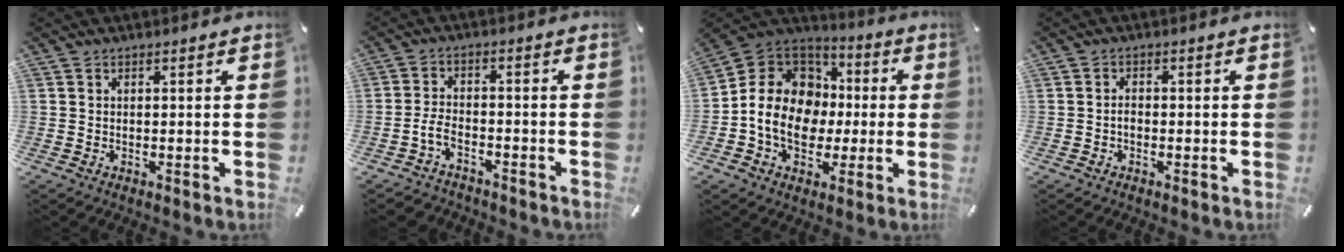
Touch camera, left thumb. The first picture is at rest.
{"total": 4.8, "force": [-2.8, 2.9, 2.6], "torque": [-0.064, 0.015, -0.058]}
{"total": 15.2, "force": [-2.2, 12.9, 7.8], "torque": [-0.164, 0.017, -0.036]}
{"total": 1.5, "force": [-0.6, 0.9, 1.1], "torque": [-0.023, 0.004, -0.013]}